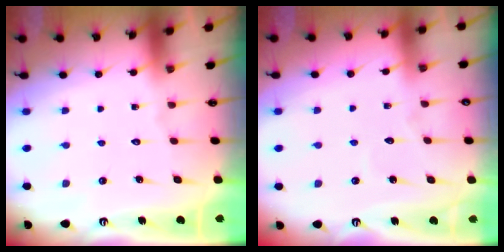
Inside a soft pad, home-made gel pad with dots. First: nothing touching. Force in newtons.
{"total": 3.1, "press": 3.1, "slide": 0.4}